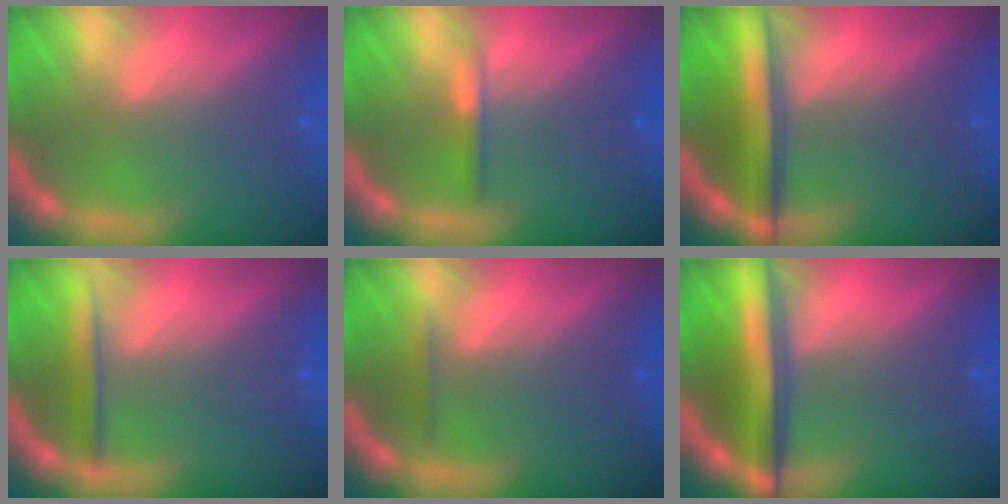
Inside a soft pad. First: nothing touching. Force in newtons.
{"total": 1.4}
{"total": 5.5}
{"total": 2.5}
{"total": 0.9}
{"total": 7.1}